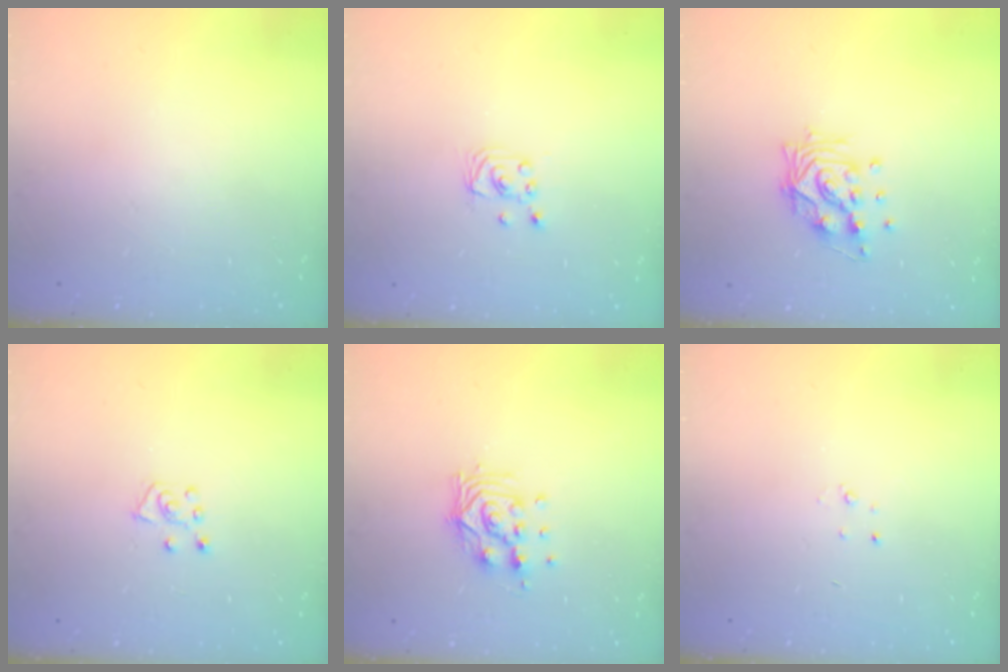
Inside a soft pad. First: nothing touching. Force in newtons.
{"total": 2.0, "press": 2.0, "slide": 0.2}
{"total": 11.5, "press": 11.4, "slide": 1.5}
{"total": 5.3, "press": 5.3, "slide": 0.4}
{"total": 10.7, "press": 10.7, "slide": 0.7}
{"total": 2.3, "press": 2.3, "slide": 0.3}